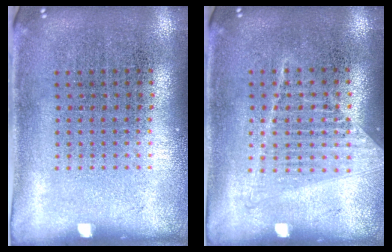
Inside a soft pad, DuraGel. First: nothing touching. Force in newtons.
{"total": 1.2, "press": 1.1, "slide": 0.4}